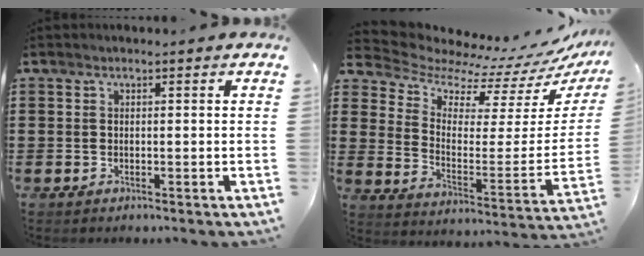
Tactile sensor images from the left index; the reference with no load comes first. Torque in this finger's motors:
{"motor_torque": [1.48, -0.66, -0.09, -0.04]}